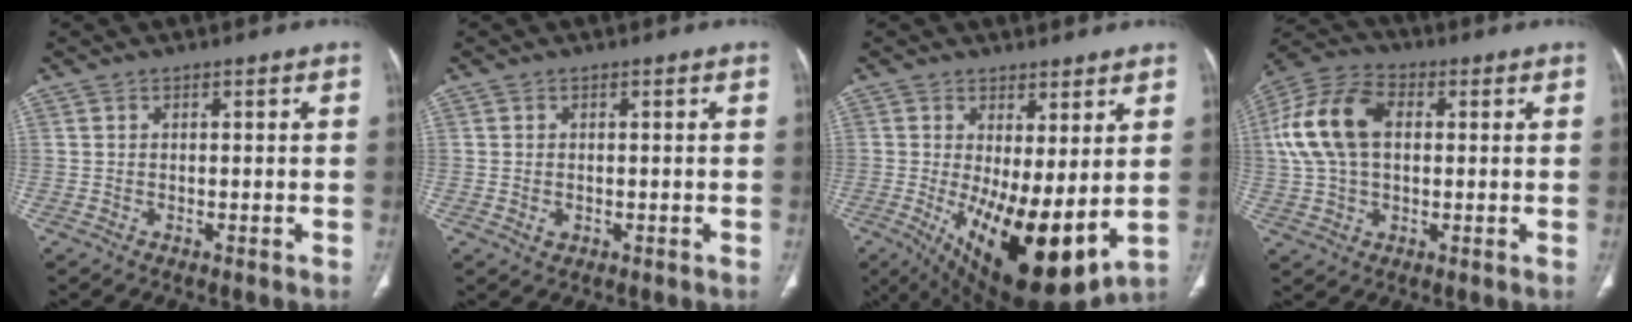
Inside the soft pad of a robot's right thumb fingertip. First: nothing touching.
{"total": 1.4, "force": [-0.2, 1.1, 0.9], "torque": [-0.015, 0.001, 0.000]}
{"total": 16.8, "force": [-1.1, 6.4, 15.5], "torque": [-0.257, -0.037, 0.006]}
{"total": 14.4, "force": [2.3, 9.1, 10.9], "torque": [-0.224, 0.028, 0.038]}